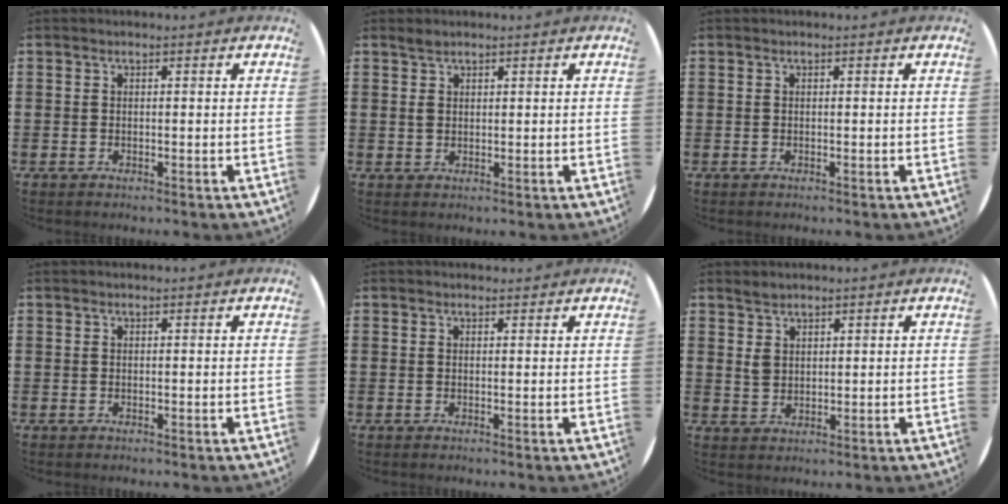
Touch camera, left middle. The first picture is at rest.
{"total": 1.8, "force": [1.2, 1.1, 0.7], "torque": [-0.009, 0.003, 0.020]}
{"total": 0.0}
{"total": 0.0}
{"total": 0.6, "force": [0.6, 0.2, 0.0], "torque": [0.008, 0.000, 0.009]}
{"total": 2.6, "force": [1.8, 1.7, 0.9], "torque": [-0.013, 0.002, 0.032]}